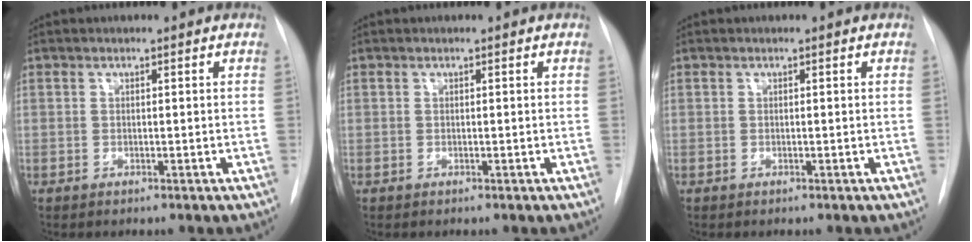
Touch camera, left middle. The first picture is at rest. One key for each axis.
{"total": 0.0}
{"total": 0.0}